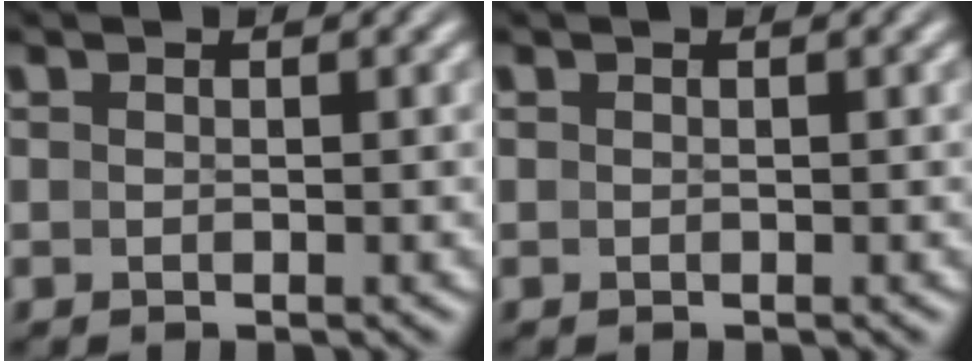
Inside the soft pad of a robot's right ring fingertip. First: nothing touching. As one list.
[{"total": 0.0}]